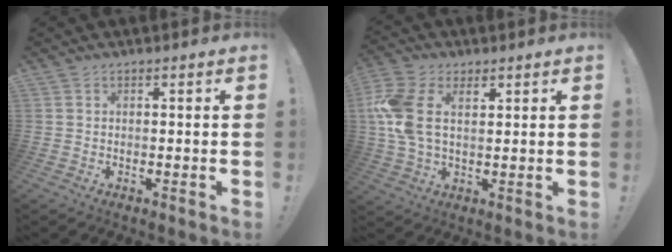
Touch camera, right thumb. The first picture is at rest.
{"total": 12.5, "force": [3.8, 8.0, 8.8], "torque": [-0.187, -0.006, 0.071]}